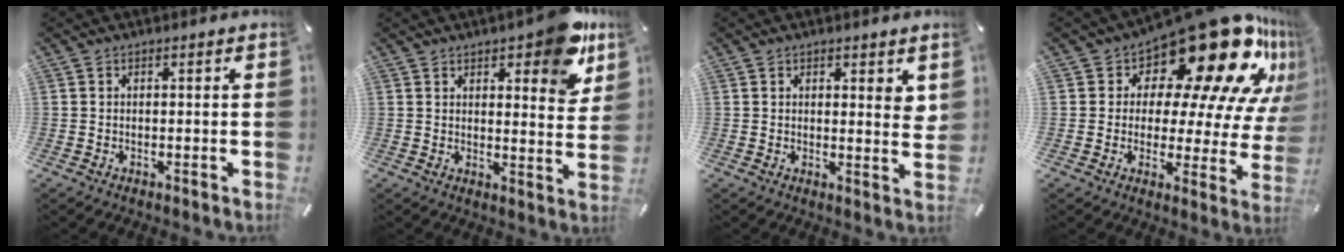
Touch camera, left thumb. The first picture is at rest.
{"total": 11.8, "force": [7.9, 4.5, 7.5], "torque": [-0.090, -0.049, 0.134]}
{"total": 3.2, "force": [2.1, 1.4, 1.9], "torque": [-0.017, -0.013, 0.033]}
{"total": 25.7, "force": [15.5, 11.5, 16.9], "torque": [-0.216, -0.126, 0.261]}